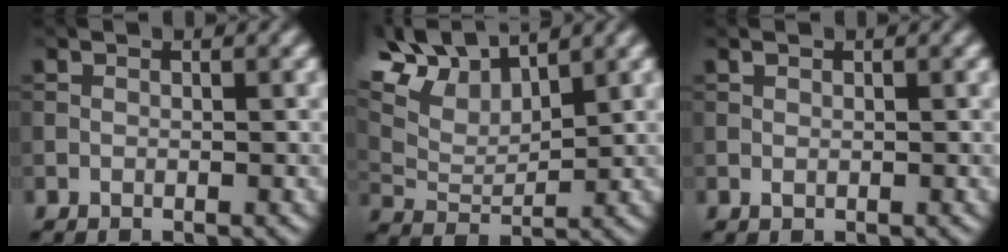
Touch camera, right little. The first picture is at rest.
{"total": 7.1, "force": [5.6, 1.8, 3.9], "torque": [-0.104, 0.020, 0.118]}
{"total": 0.6, "force": [-0.3, -0.5, -0.3], "torque": [-0.010, 0.004, 0.011]}